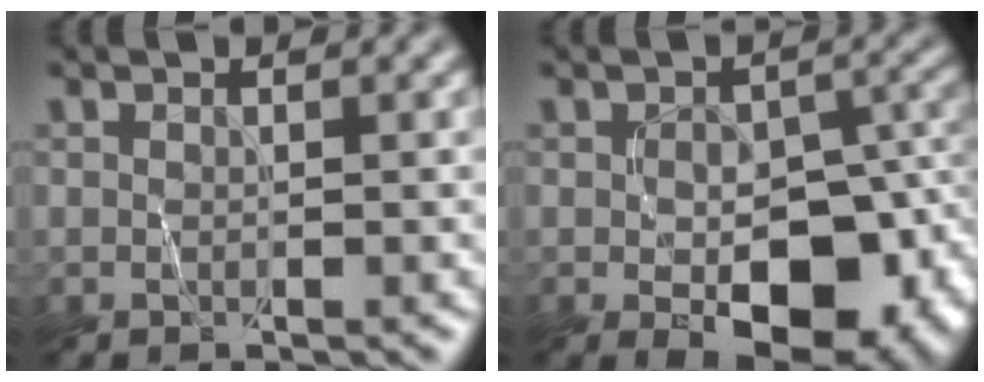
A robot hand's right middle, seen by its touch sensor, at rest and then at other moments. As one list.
[{"total": 10.7, "force": [-3.6, 5.7, 8.3], "torque": [-0.120, -0.012, -0.043]}]